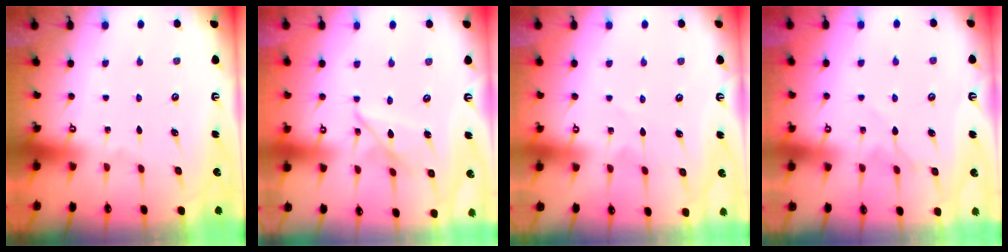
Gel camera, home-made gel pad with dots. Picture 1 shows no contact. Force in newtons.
{"total": 8.0, "press": 8.0, "slide": 0.5}
{"total": 1.5, "press": 1.5, "slide": 0.3}
{"total": 4.6, "press": 4.6, "slide": 0.6}